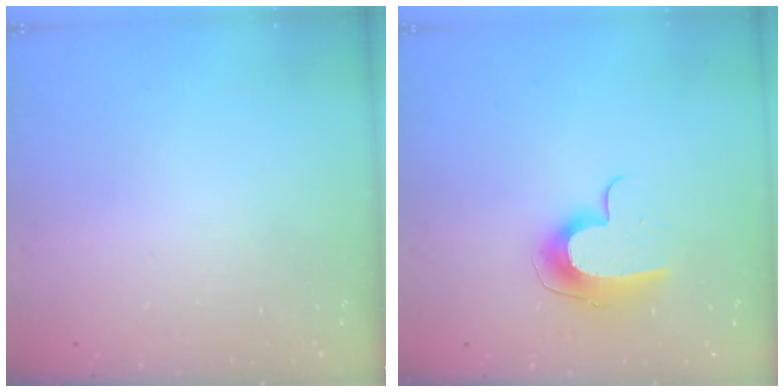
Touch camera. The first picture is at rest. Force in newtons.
{"total": 9.8, "press": 9.8, "slide": 0.1}